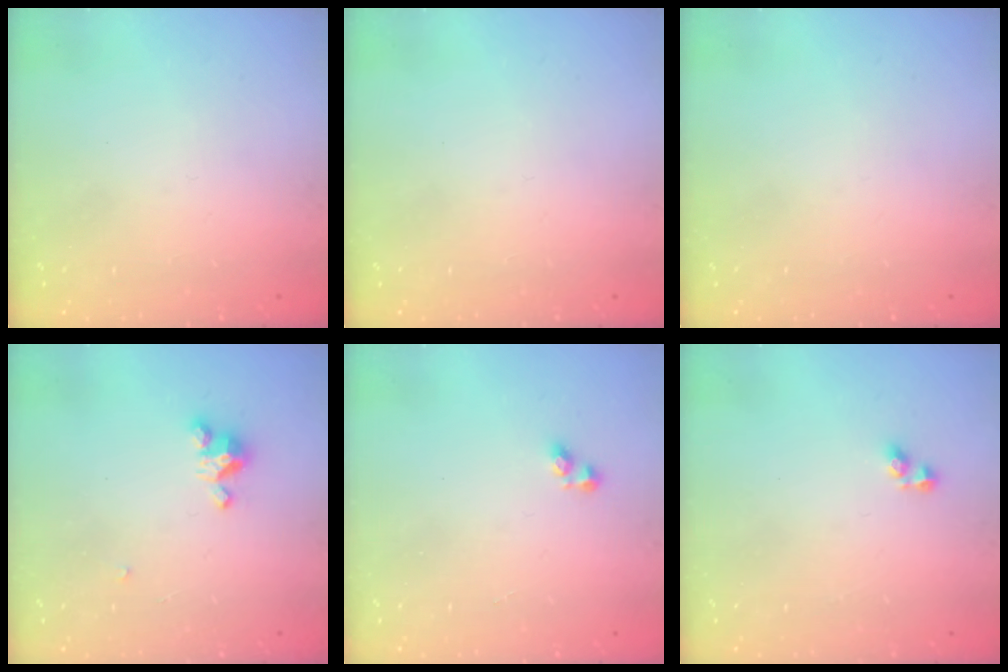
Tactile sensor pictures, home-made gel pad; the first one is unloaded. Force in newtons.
{"total": 0.0}
{"total": 0.0}
{"total": 3.4, "press": 3.3, "slide": 0.2}
{"total": 2.6, "press": 2.5, "slide": 0.6}
{"total": 2.7, "press": 2.7, "slide": 0.4}